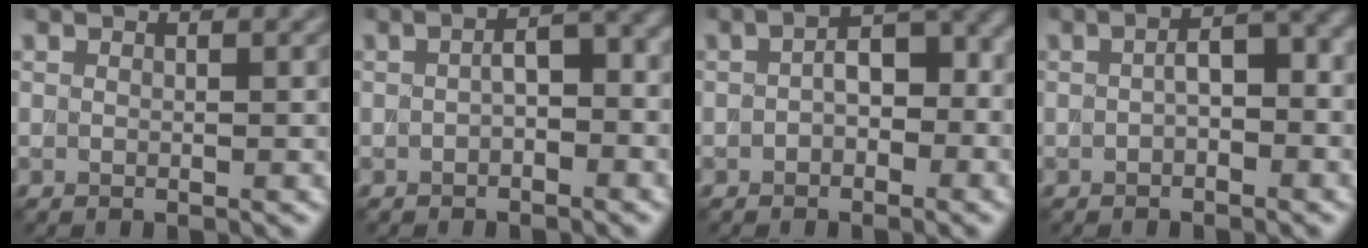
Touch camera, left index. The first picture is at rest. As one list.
[{"total": 2.9, "force": [-0.4, 1.2, 2.6], "torque": [-0.042, 0.010, -0.008]}, {"total": 3.4, "force": [-0.6, 1.9, 2.8], "torque": [-0.039, 0.015, -0.016]}, {"total": 3.2, "force": [-0.2, 1.3, 2.9], "torque": [-0.047, 0.010, -0.006]}]